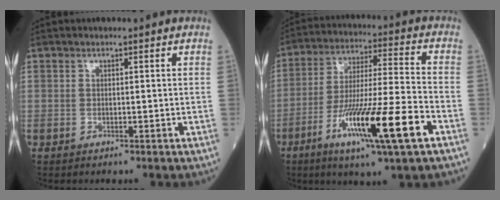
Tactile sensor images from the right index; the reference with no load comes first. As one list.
[{"total": 17.1, "force": [-7.6, 0.3, 15.3], "torque": [-0.285, -0.025, -0.131]}]